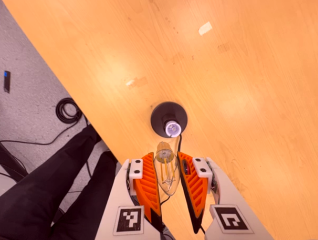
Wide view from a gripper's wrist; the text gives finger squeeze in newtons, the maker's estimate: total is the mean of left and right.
{"total": 10.1, "left": 9.9, "right": 10.3}